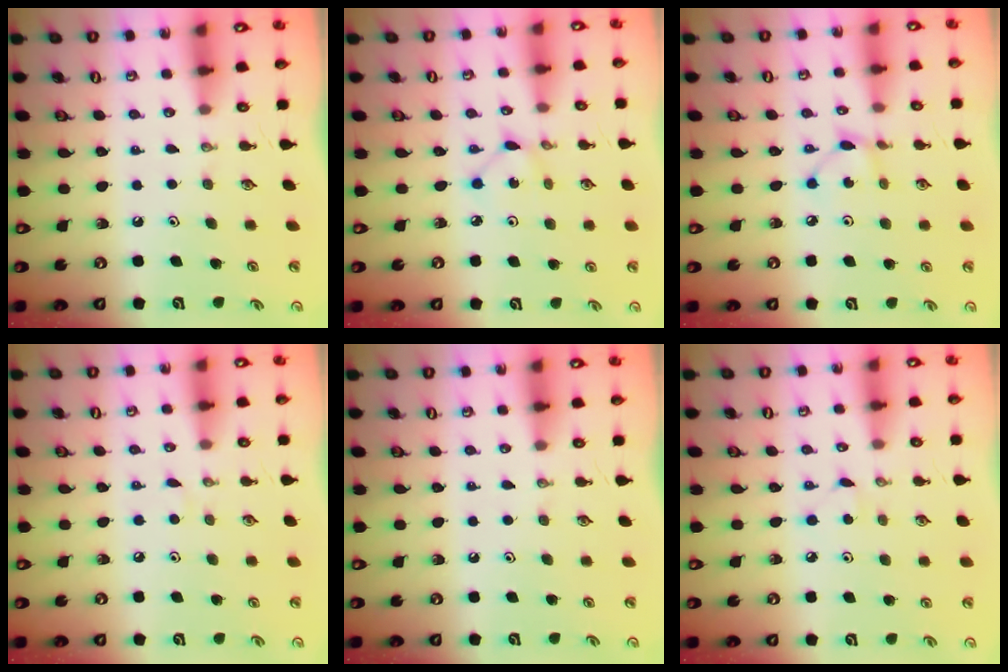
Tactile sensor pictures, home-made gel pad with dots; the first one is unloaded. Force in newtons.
{"total": 1.5, "press": 1.5, "slide": 0.1}
{"total": 3.6, "press": 3.6, "slide": 0.1}
{"total": 2.1, "press": 2.1, "slide": 0.3}
{"total": 0.0}
{"total": 2.9, "press": 2.8, "slide": 0.3}